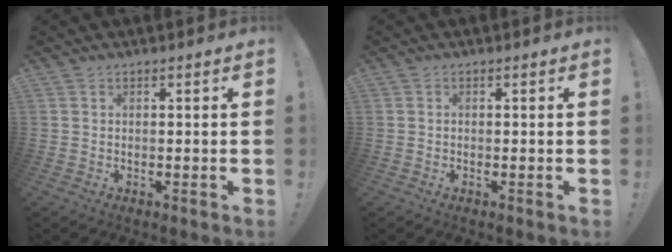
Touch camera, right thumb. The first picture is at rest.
{"total": 0.0}